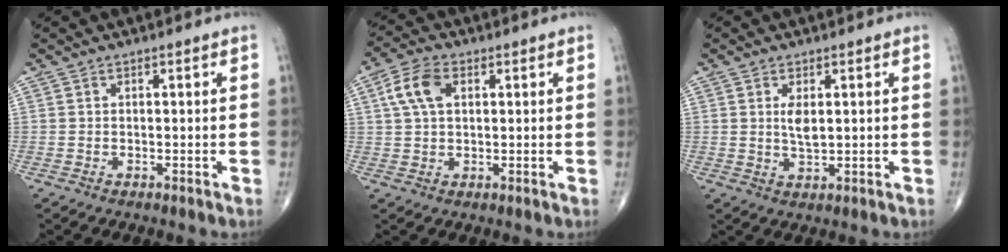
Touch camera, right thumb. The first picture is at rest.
{"total": 6.9, "force": [2.0, 4.1, 5.1], "torque": [-0.105, 0.011, 0.037]}
{"total": 3.5, "force": [0.9, 1.5, 3.1], "torque": [-0.055, -0.011, 0.020]}